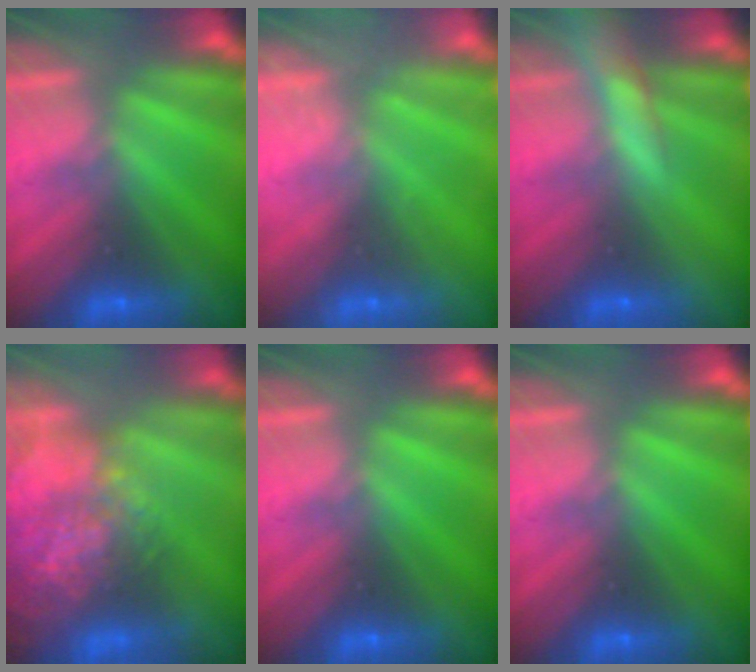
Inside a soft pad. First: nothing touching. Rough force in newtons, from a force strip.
{"total": 2.4}
{"total": 7.5}
{"total": 7.3}
{"total": 0.0}
{"total": 0.0}